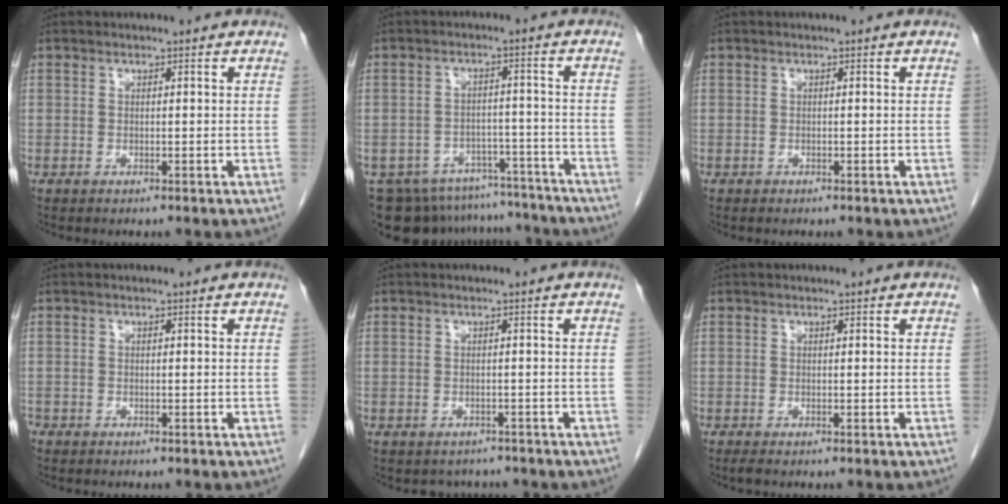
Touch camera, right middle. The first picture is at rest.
{"total": 15.7, "force": [-14.2, 6.0, 3.1], "torque": [-0.053, 0.023, -0.180]}
{"total": 0.0}
{"total": 0.7, "force": [-0.6, 0.4, 0.1], "torque": [-0.005, 0.001, -0.012]}
{"total": 2.8, "force": [-2.4, 1.4, -0.1], "torque": [-0.002, 0.005, -0.034]}
{"total": 0.5, "force": [-0.4, 0.0, 0.3], "torque": [-0.008, -0.002, -0.008]}